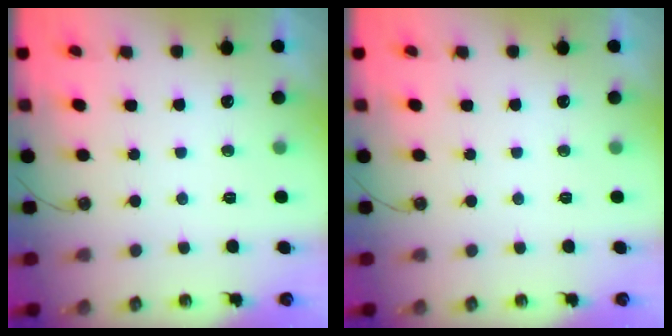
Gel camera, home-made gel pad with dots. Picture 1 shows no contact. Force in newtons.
{"total": 0.0}